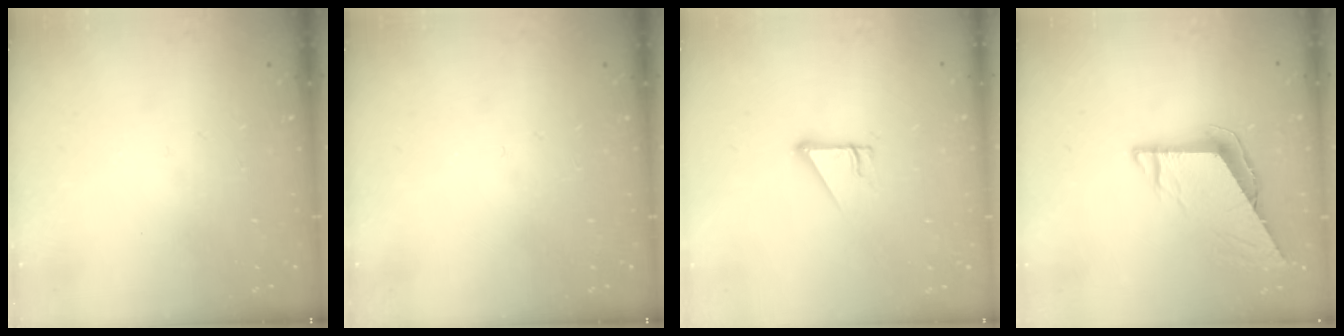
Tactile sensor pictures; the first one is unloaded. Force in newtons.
{"total": 0.0}
{"total": 4.2, "press": 4.2, "slide": 0.3}
{"total": 7.6, "press": 7.6, "slide": 0.3}